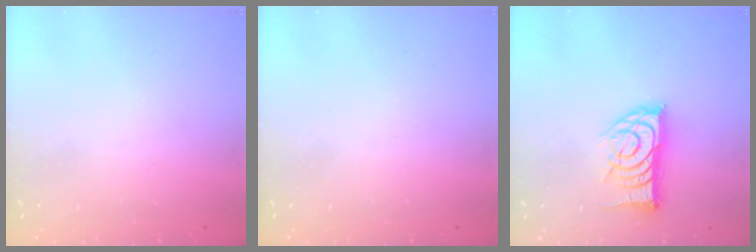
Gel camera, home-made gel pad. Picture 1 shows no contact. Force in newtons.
{"total": 0.0}
{"total": 15.6, "press": 15.6, "slide": 0.3}